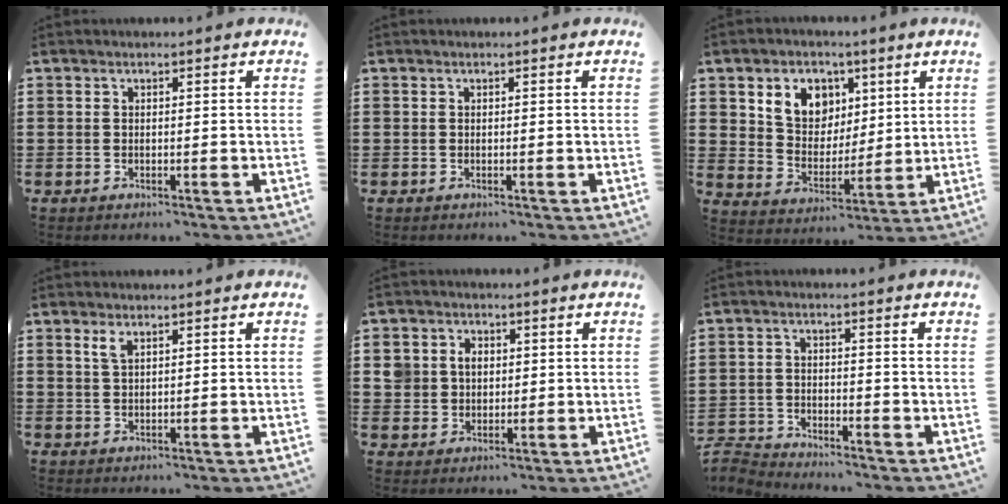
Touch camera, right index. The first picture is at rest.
{"total": 0.0}
{"total": 7.7, "force": [3.9, 6.2, 2.5], "torque": [-0.070, 0.006, 0.069]}
{"total": 1.7, "force": [1.1, 0.5, 1.2], "torque": [-0.029, 0.000, 0.019]}
{"total": 4.4, "force": [1.2, 4.0, 1.4], "torque": [-0.045, 0.017, 0.020]}
{"total": 3.5, "force": [-3.5, 0.3, -0.1], "torque": [-0.012, -0.003, -0.078]}